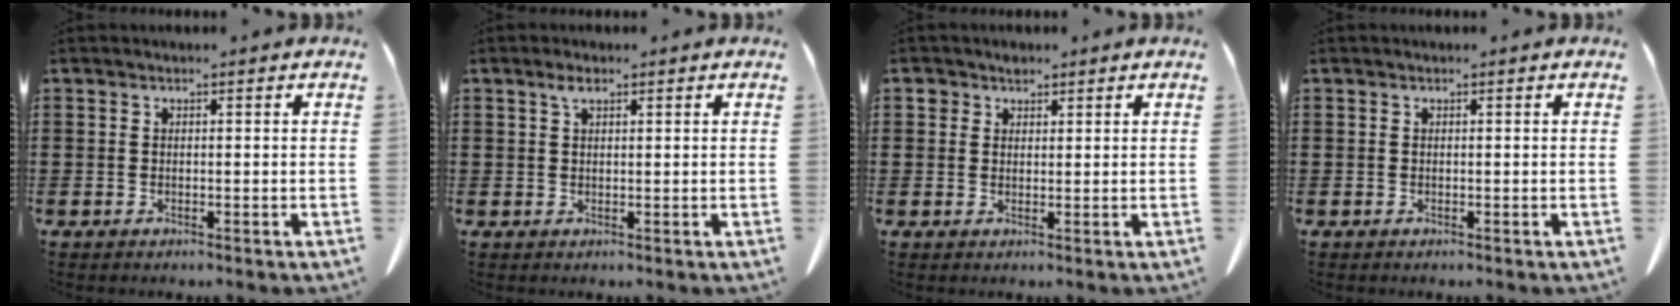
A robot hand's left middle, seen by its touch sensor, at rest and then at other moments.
{"total": 1.8, "force": [0.9, 0.7, 1.4], "torque": [-0.032, 0.001, 0.017]}
{"total": 2.0, "force": [1.5, 1.2, 0.6], "torque": [-0.008, -0.002, 0.028]}
{"total": 0.0}